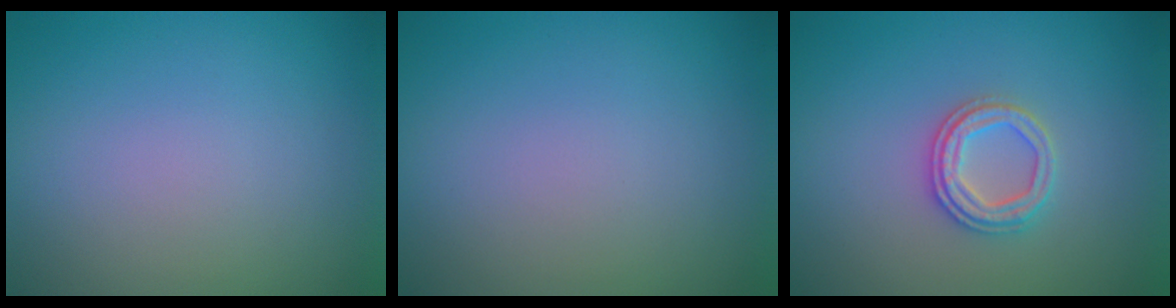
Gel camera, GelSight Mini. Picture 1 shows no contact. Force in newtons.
{"total": 0.0}
{"total": 2.6, "press": 2.5, "slide": 0.7}